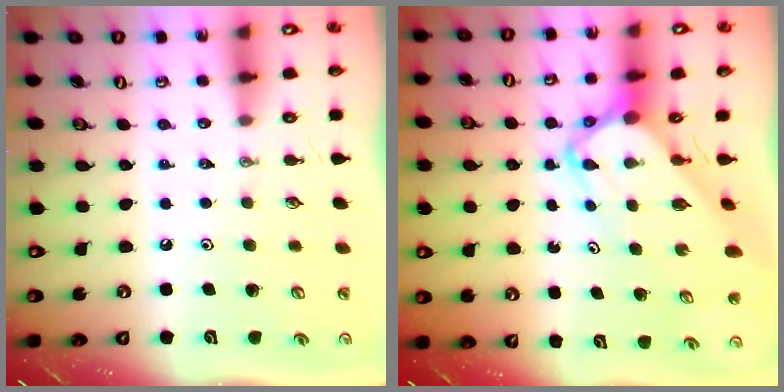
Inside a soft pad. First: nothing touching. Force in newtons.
{"total": 6.5, "press": 6.5, "slide": 0.6}